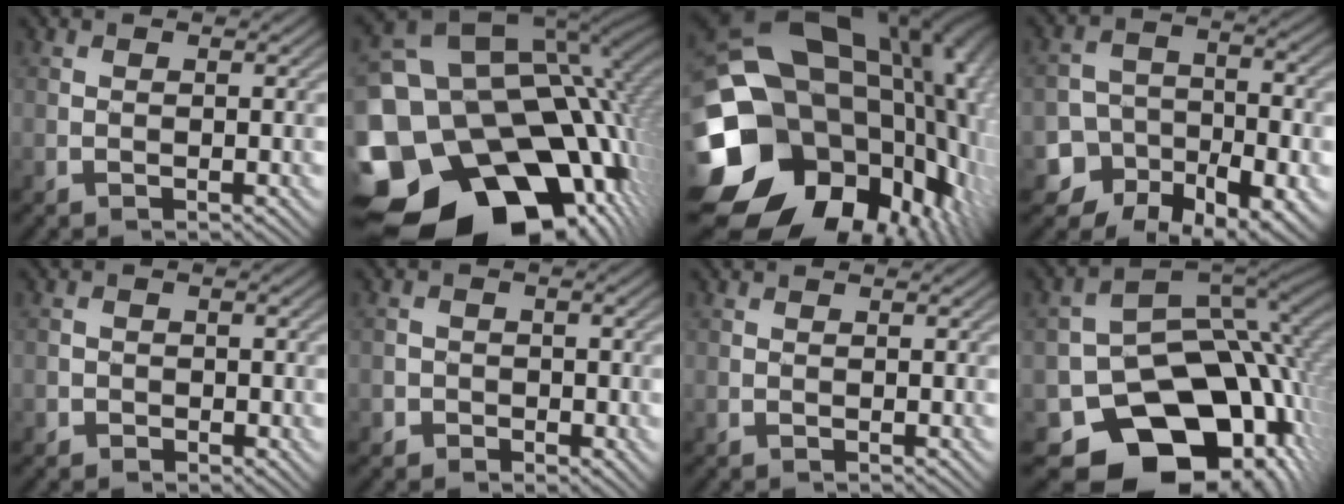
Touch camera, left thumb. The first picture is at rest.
{"total": 21.9, "force": [-7.1, 16.2, 12.9], "torque": [-0.287, -0.045, -0.074]}
{"total": 24.4, "force": [-2.8, 19.1, 15.0], "torque": [-0.264, -0.066, -0.051]}
{"total": 13.2, "force": [-7.9, 8.9, 5.8], "torque": [-0.110, -0.026, -0.124]}
{"total": 1.7, "force": [-0.7, 1.5, 0.4], "torque": [0.003, -0.001, -0.013]}
{"total": 2.8, "force": [-1.2, 2.4, 0.7], "torque": [0.004, 0.004, -0.030]}
{"total": 0.0}
{"total": 17.7, "force": [-6.6, 12.7, 10.4], "torque": [-0.170, -0.065, -0.076]}